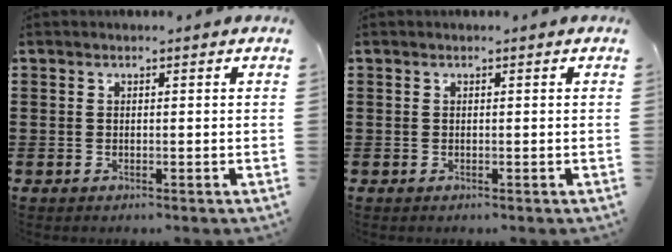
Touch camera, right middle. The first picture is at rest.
{"total": 0.0}